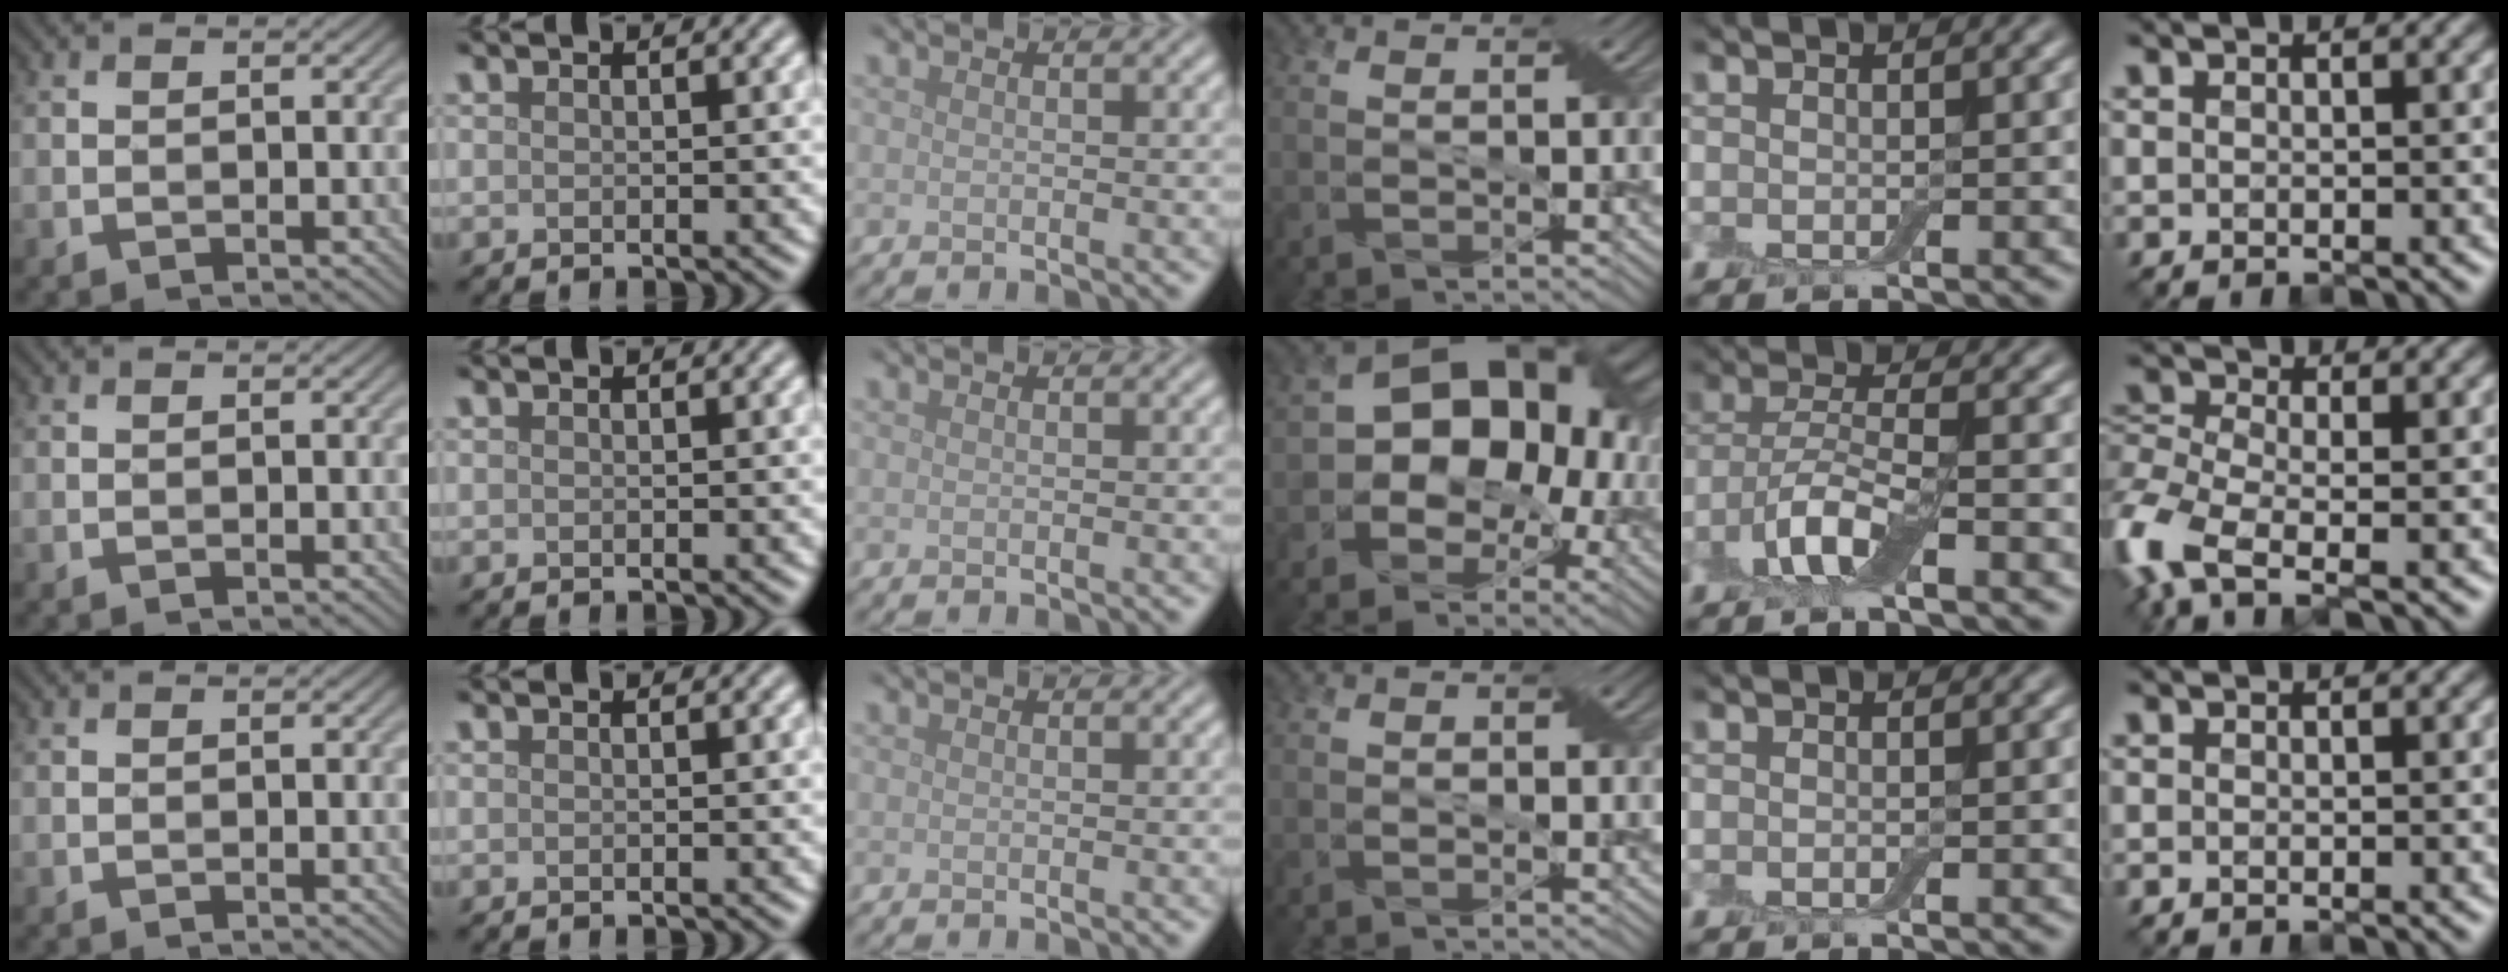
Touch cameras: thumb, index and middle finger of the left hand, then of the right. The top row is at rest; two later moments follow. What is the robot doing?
{"motion": "pour", "object": "bowl"}